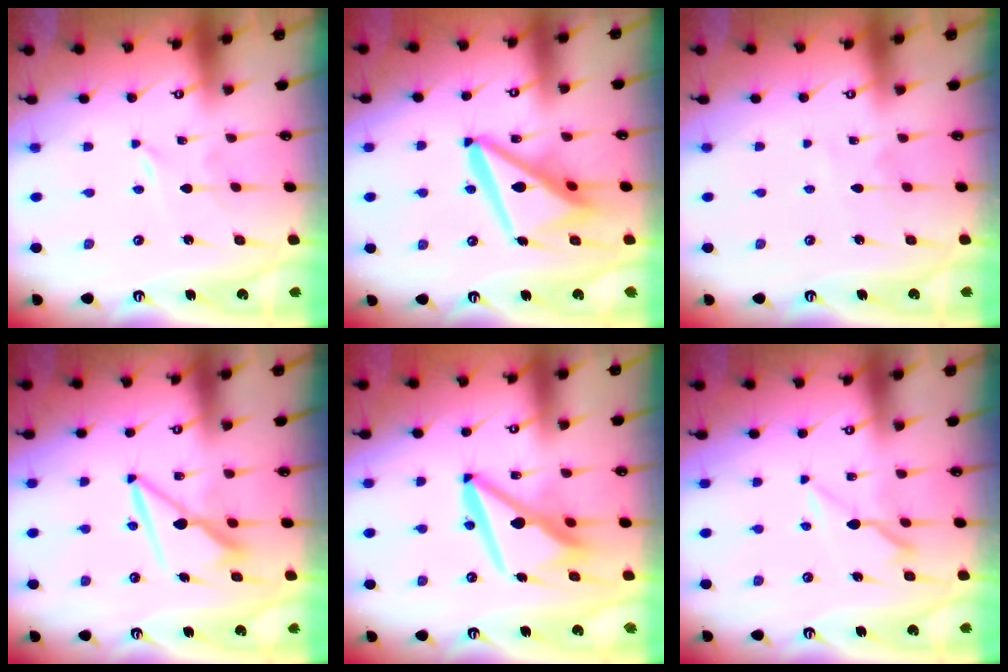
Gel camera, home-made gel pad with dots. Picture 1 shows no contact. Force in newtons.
{"total": 15.4, "press": 15.3, "slide": 1.7}
{"total": 3.8, "press": 3.8, "slide": 0.4}
{"total": 9.2, "press": 9.2, "slide": 0.9}
{"total": 11.8, "press": 11.7, "slide": 1.7}
{"total": 6.4, "press": 6.3, "slide": 0.7}